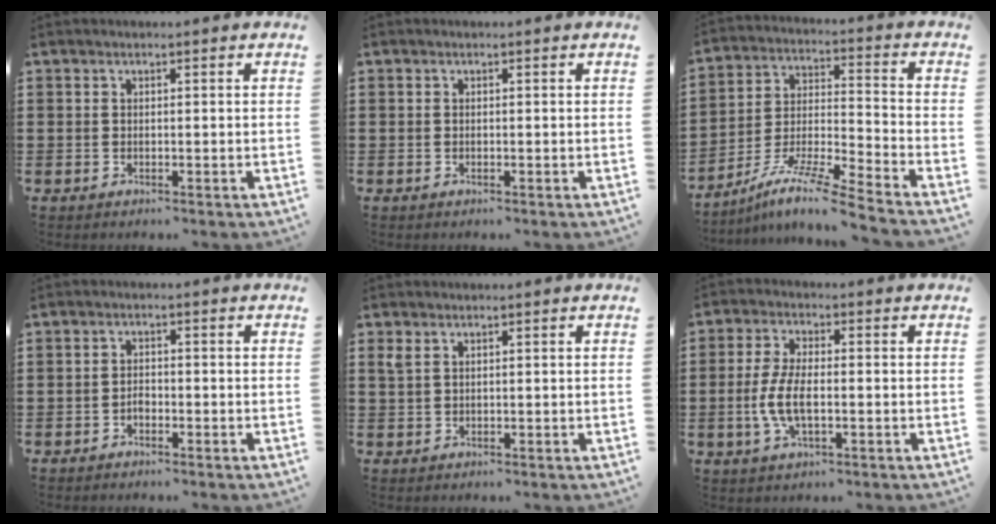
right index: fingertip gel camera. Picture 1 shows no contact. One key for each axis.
{"total": 0.0}
{"total": 9.7, "fx": -8.2, "fy": -0.4, "fz": 5.2, "tx": -0.109, "ty": -0.006, "tz": -0.168}
{"total": 1.5, "fx": -0.8, "fy": 0.9, "fz": 0.9, "tx": -0.020, "ty": 0.000, "tz": -0.016}
{"total": 1.7, "fx": 1.0, "fy": 0.9, "fz": 1.1, "tx": -0.025, "ty": 0.004, "tz": 0.018}
{"total": 6.0, "fx": -1.2, "fy": 2.3, "fz": 5.4, "tx": -0.121, "ty": -0.005, "tz": -0.028}